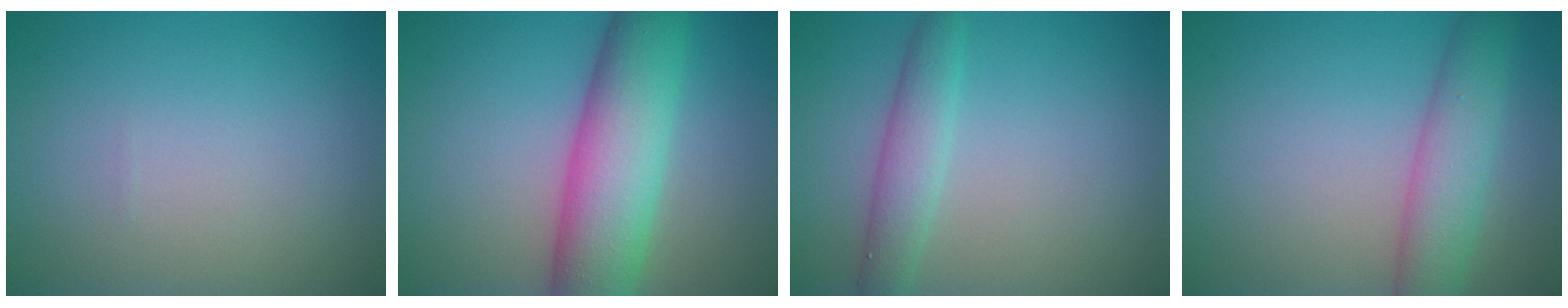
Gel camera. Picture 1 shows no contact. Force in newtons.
{"total": 9.3, "press": 9.3, "slide": 0.2}
{"total": 2.9, "press": 2.9, "slide": 0.1}
{"total": 4.8, "press": 4.8, "slide": 0.2}